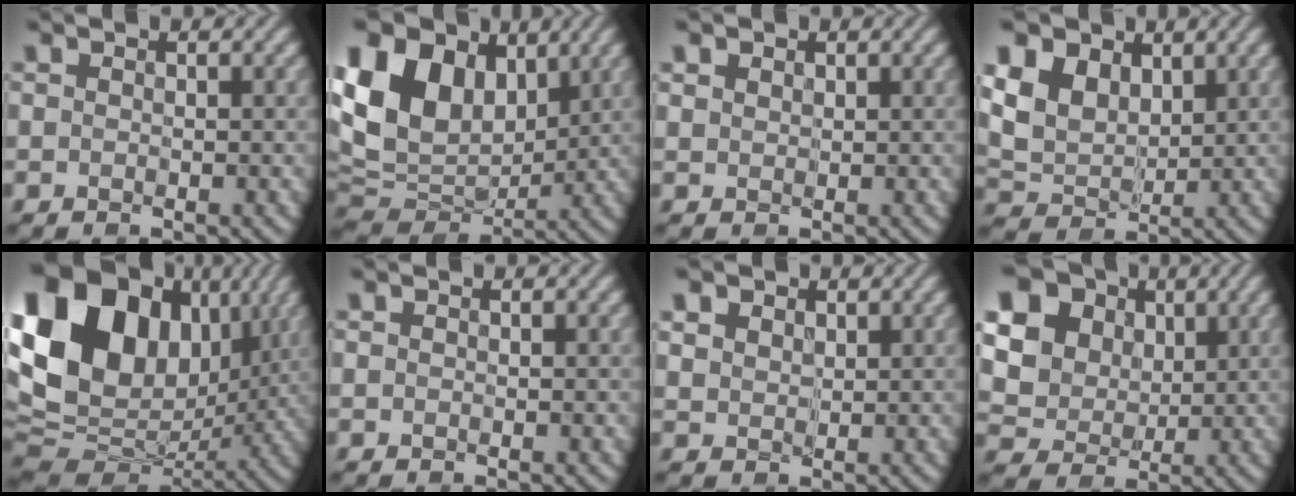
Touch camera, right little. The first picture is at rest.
{"total": 13.6, "force": [4.4, 9.7, 8.5], "torque": [-0.191, 0.025, 0.077]}
{"total": 1.1, "force": [0.6, 0.9, 0.3], "torque": [-0.016, -0.004, 0.023]}
{"total": 5.8, "force": [2.0, 4.5, 3.2], "torque": [-0.091, 0.004, 0.031]}
{"total": 19.6, "force": [4.9, 14.0, 12.7], "torque": [-0.251, 0.033, 0.101]}
{"total": 0.0}
{"total": 2.2, "force": [1.2, 1.7, 0.9], "torque": [-0.036, 0.000, 0.027]}
{"total": 15.8, "force": [5.6, 12.9, 7.1], "torque": [-0.186, 0.023, 0.095]}